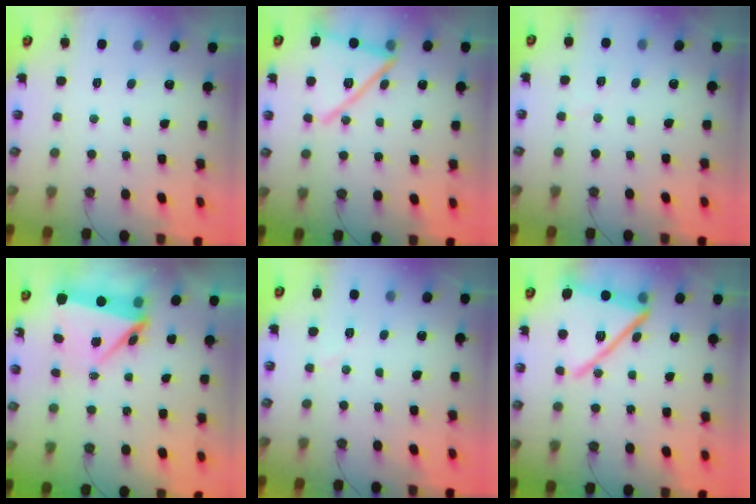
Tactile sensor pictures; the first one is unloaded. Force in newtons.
{"total": 17.1, "press": 17.1, "slide": 1.6}
{"total": 3.7, "press": 3.4, "slide": 1.4}
{"total": 10.6, "press": 5.6, "slide": 9.0}
{"total": 4.0, "press": 3.9, "slide": 0.8}
{"total": 21.0, "press": 20.8, "slide": 2.3}